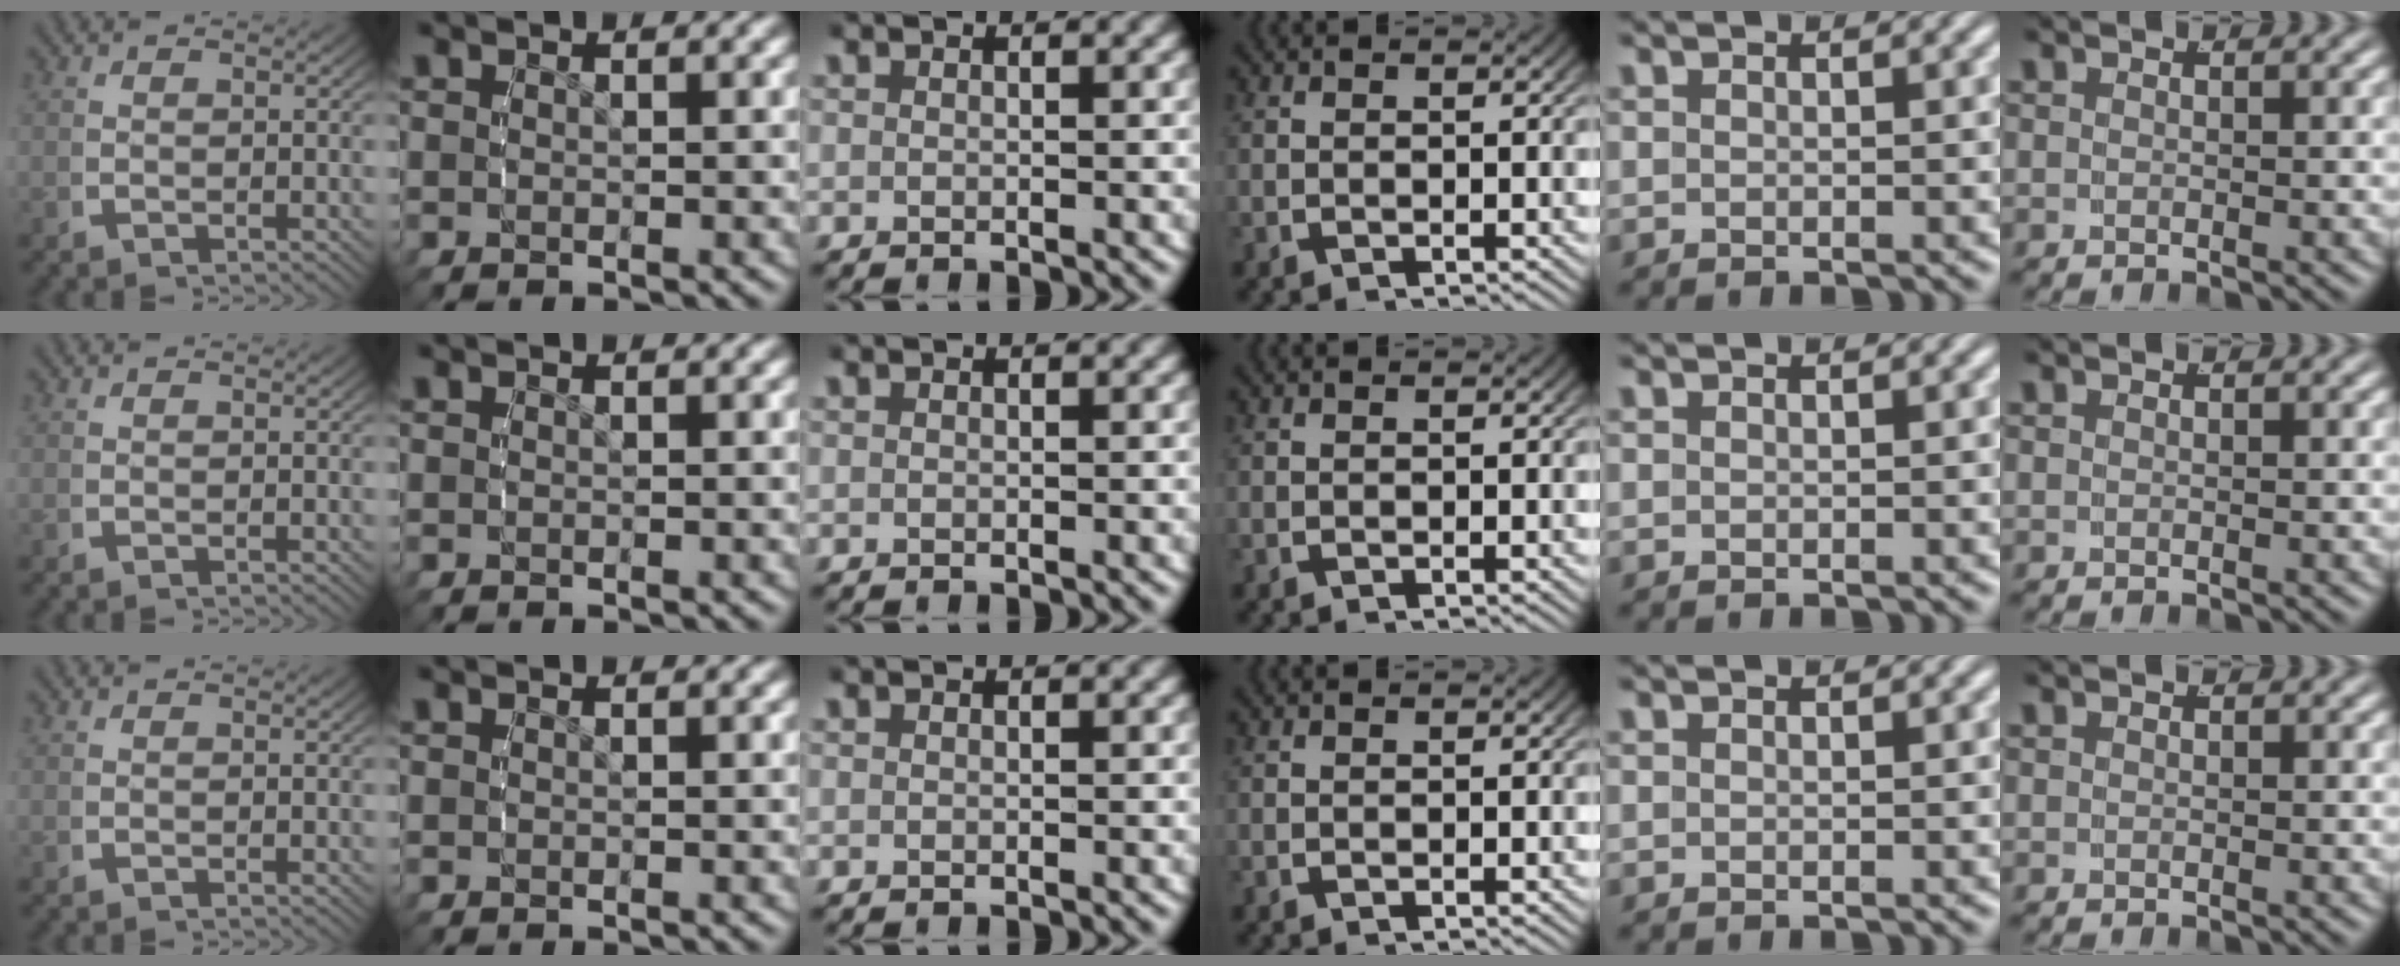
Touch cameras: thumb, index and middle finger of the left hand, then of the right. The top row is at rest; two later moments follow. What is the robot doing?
{"motion": "reach", "object": "dispenser bottle"}